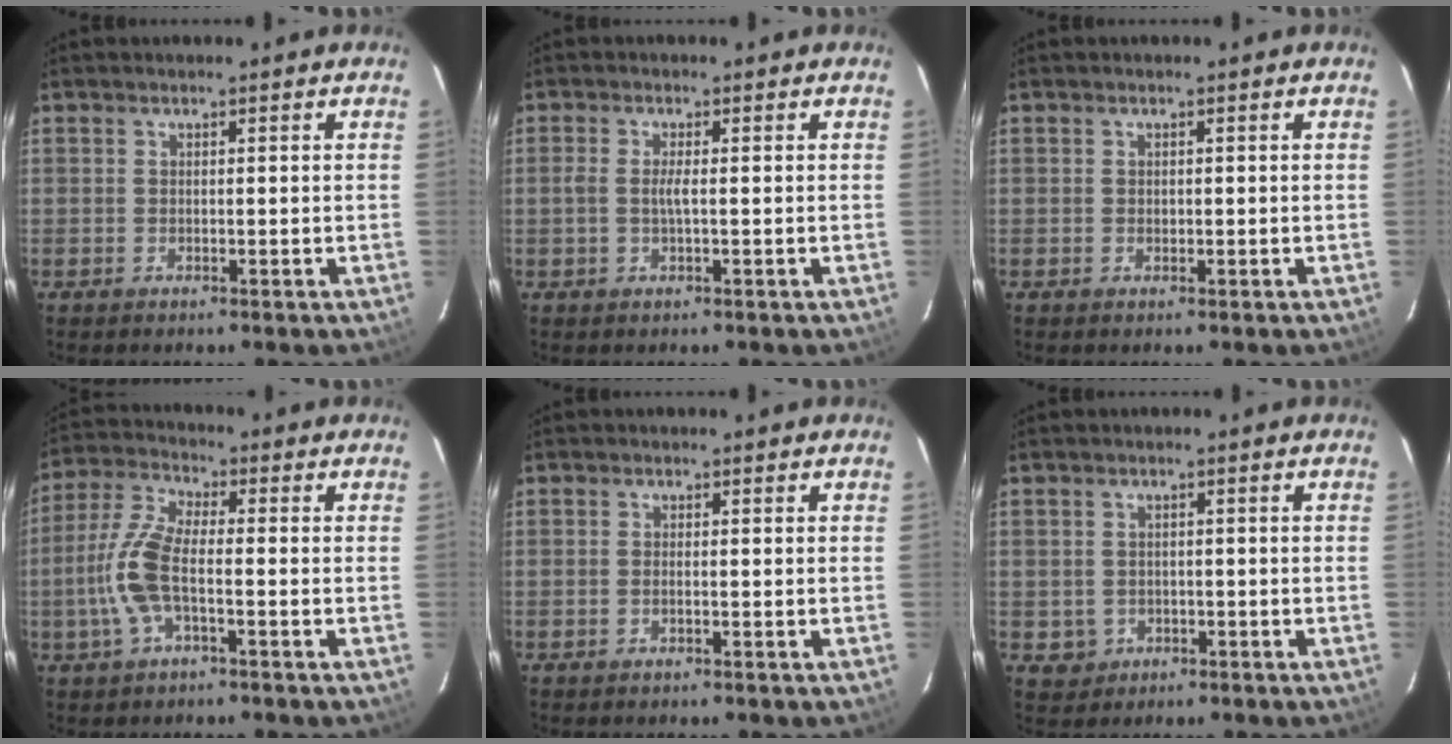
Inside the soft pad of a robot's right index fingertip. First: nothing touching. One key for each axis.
{"total": 2.0, "fx": -0.2, "fy": 0.1, "fz": 2.0, "tx": -0.041, "ty": 0.000, "tz": -0.007}
{"total": 0.5, "fx": 0.0, "fy": 0.5, "fz": 0.2, "tx": -0.003, "ty": 0.001, "tz": 0.001}
{"total": 9.6, "fx": -2.4, "fy": 3.1, "fz": 8.8, "tx": -0.202, "ty": 0.004, "tz": -0.051}
{"total": 0.7, "fx": -0.3, "fy": 0.0, "fz": 0.6, "tx": -0.012, "ty": -0.001, "tz": -0.006}
{"total": 3.3, "fx": -0.7, "fy": 3.2, "fz": 0.6, "tx": -0.018, "ty": 0.005, "tz": 0.000}